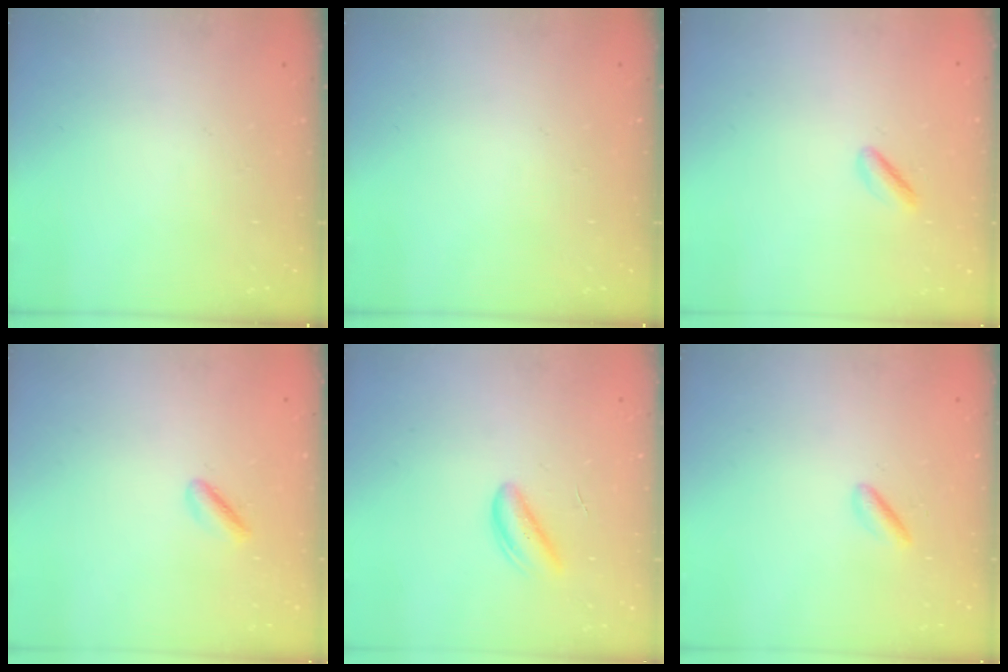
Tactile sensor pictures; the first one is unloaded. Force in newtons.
{"total": 0.0}
{"total": 1.1, "press": 0.8, "slide": 0.8}
{"total": 1.6, "press": 1.5, "slide": 0.5}
{"total": 2.9, "press": 2.9, "slide": 0.1}
{"total": 3.0, "press": 2.7, "slide": 1.2}